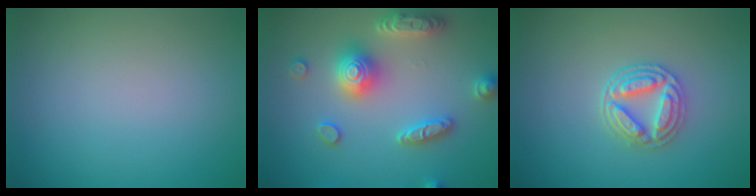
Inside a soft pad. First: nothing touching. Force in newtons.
{"total": 5.0, "press": 4.9, "slide": 0.9}
{"total": 3.7, "press": 3.3, "slide": 1.7}